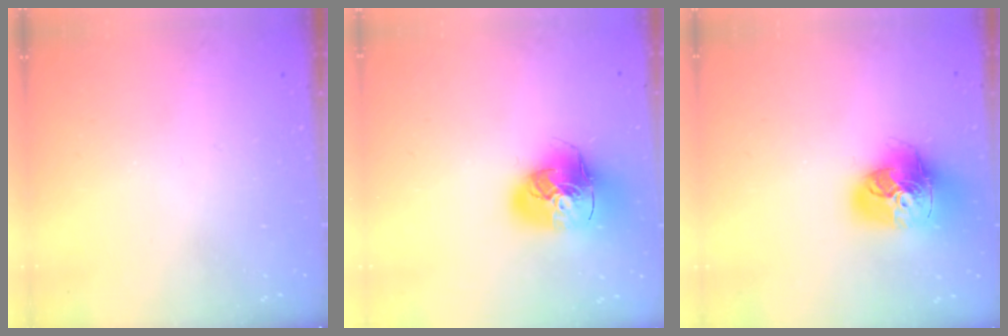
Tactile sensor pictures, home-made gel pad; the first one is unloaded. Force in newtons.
{"total": 17.4, "press": 17.2, "slide": 2.7}
{"total": 20.5, "press": 20.4, "slide": 2.4}